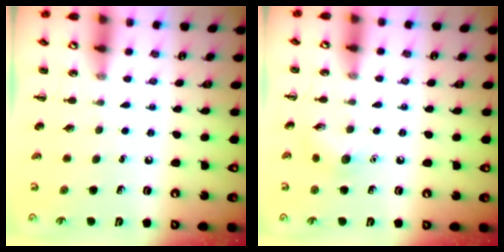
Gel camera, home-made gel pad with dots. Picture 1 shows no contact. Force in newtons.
{"total": 6.6, "press": 6.4, "slide": 1.5}